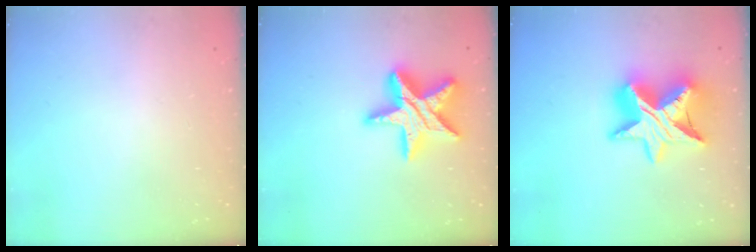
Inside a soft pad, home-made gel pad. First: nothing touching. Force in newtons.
{"total": 21.1, "press": 21.0, "slide": 1.7}
{"total": 16.8, "press": 16.8, "slide": 1.1}